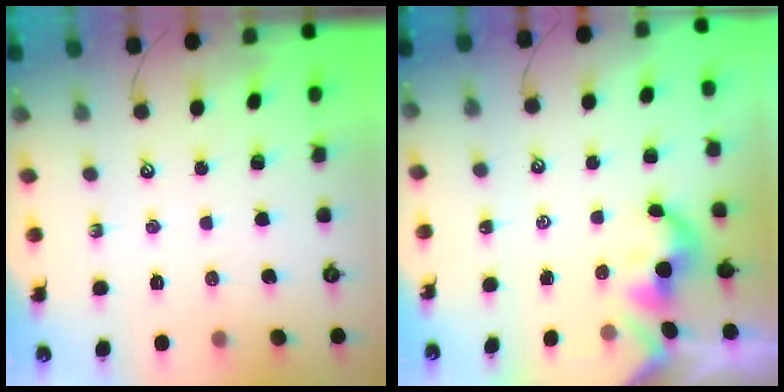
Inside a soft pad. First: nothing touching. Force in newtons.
{"total": 2.0, "press": 2.0, "slide": 0.2}